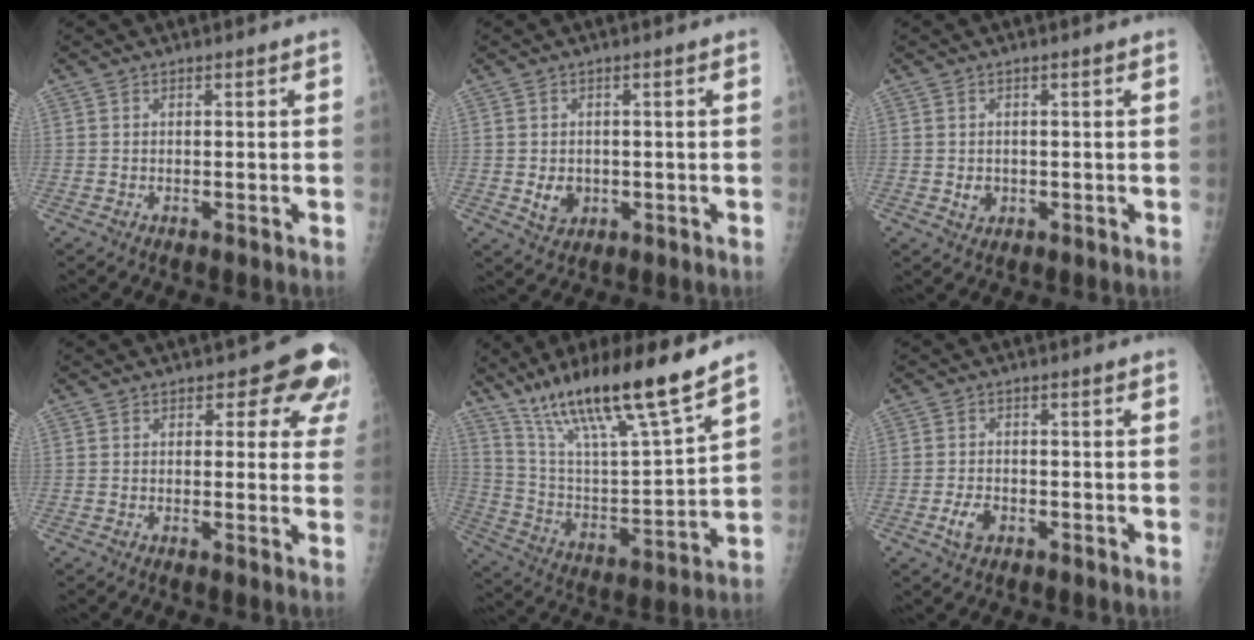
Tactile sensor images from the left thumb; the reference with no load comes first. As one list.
[{"total": 3.8, "force": [-0.5, 3.1, 2.2], "torque": [-0.022, -0.001, 0.001]}, {"total": 2.1, "force": [-0.2, 1.8, 1.1], "torque": [-0.008, 0.000, 0.003]}, {"total": 7.9, "force": [4.3, 4.7, 4.7], "torque": [-0.003, -0.015, 0.032]}, {"total": 21.1, "force": [15.6, 2.1, 14.1], "torque": [-0.224, -0.068, 0.284]}, {"total": 3.4, "force": [-1.5, 2.1, 2.2], "torque": [-0.042, 0.008, -0.026]}]